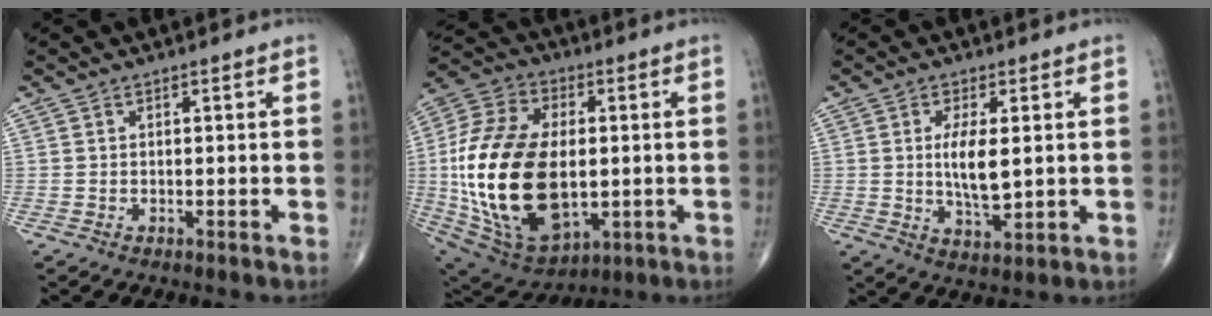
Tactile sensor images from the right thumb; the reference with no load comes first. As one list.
[{"total": 28.0, "force": [-1.5, 16.5, 22.5], "torque": [-0.448, -0.004, -0.005]}, {"total": 7.5, "force": [0.8, 2.8, 6.9], "torque": [-0.125, -0.017, 0.018]}]